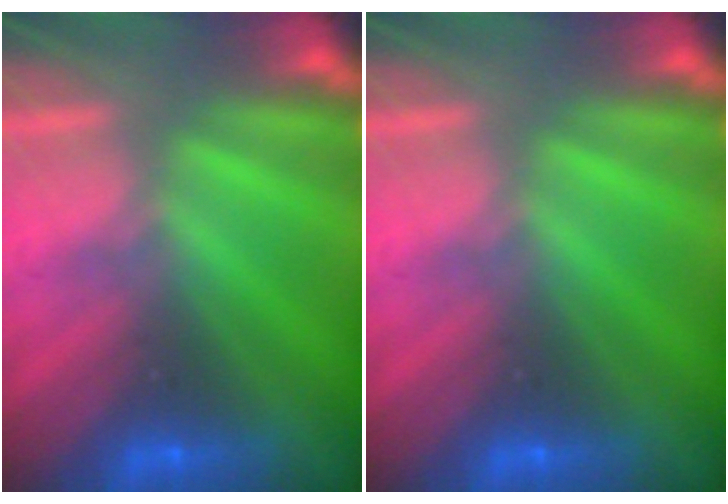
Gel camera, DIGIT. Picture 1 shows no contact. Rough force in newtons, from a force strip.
{"total": 0.0}